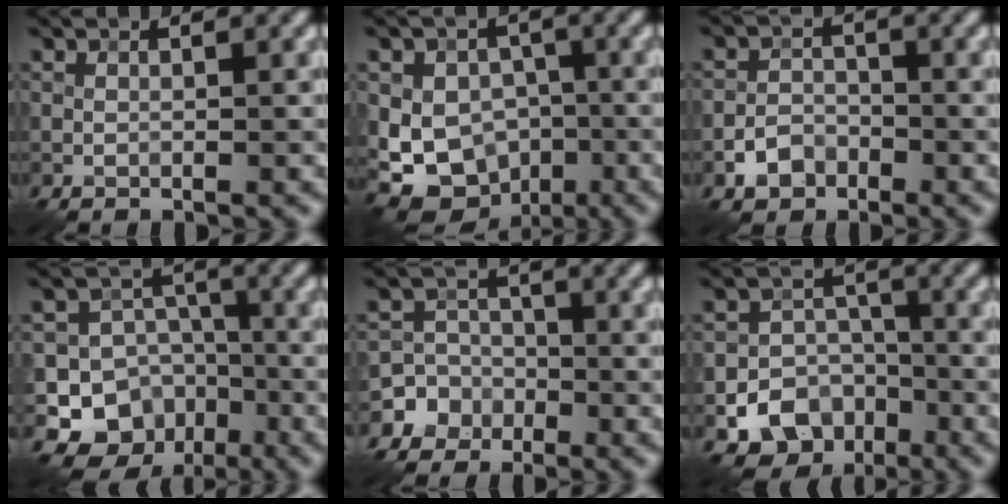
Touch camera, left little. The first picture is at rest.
{"total": 10.9, "force": [-2.9, 8.9, 5.7], "torque": [-0.071, 0.001, -0.072]}
{"total": 2.5, "force": [-1.4, 1.8, 0.9], "torque": [-0.010, 0.007, -0.029]}
{"total": 10.6, "force": [-4.8, 9.1, 2.6], "torque": [-0.025, -0.011, -0.090]}
{"total": 5.7, "force": [-2.7, 5.0, 0.1], "torque": [0.022, -0.001, -0.069]}
{"total": 9.1, "force": [-4.8, 7.4, 2.1], "torque": [-0.005, -0.022, -0.094]}